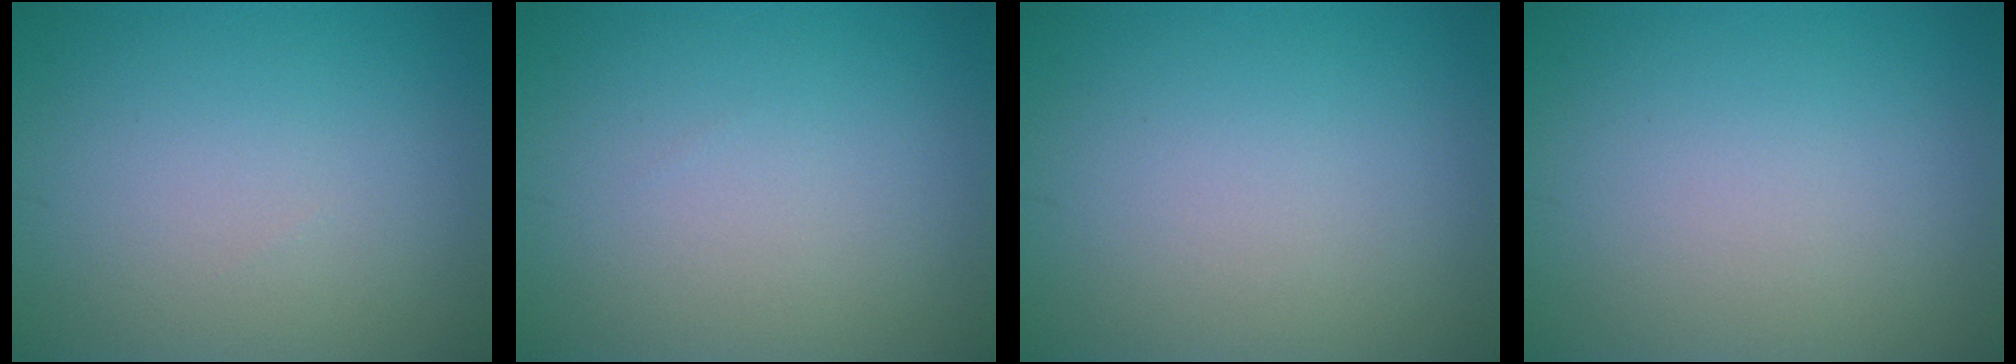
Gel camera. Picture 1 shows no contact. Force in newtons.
{"total": 0.0}
{"total": 0.0}
{"total": 0.0}